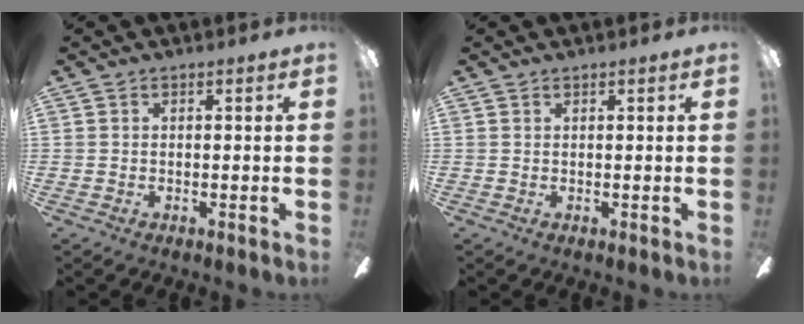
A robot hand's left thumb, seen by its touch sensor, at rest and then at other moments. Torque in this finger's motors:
{"motor_torque": [0.26, 0.05, 0.08, -0.07, -0.03]}